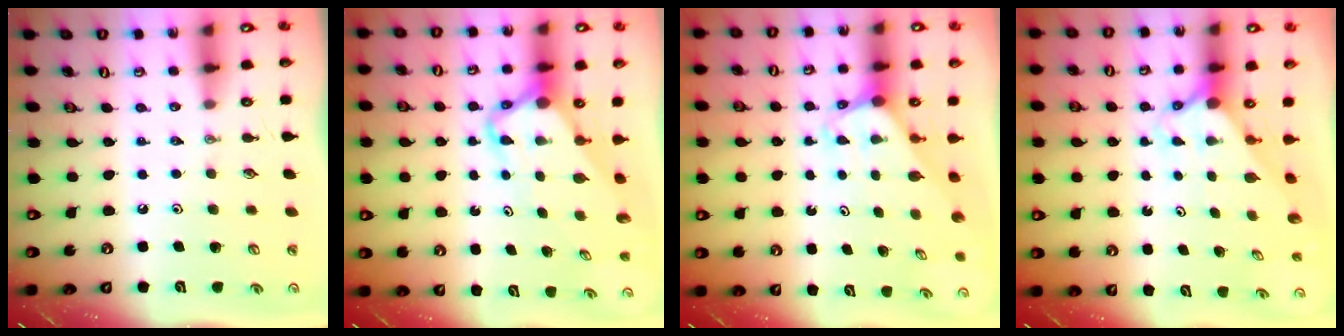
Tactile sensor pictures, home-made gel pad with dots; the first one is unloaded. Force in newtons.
{"total": 5.6, "press": 5.5, "slide": 0.6}
{"total": 2.0, "press": 2.0, "slide": 0.1}
{"total": 2.1, "press": 2.1, "slide": 0.2}